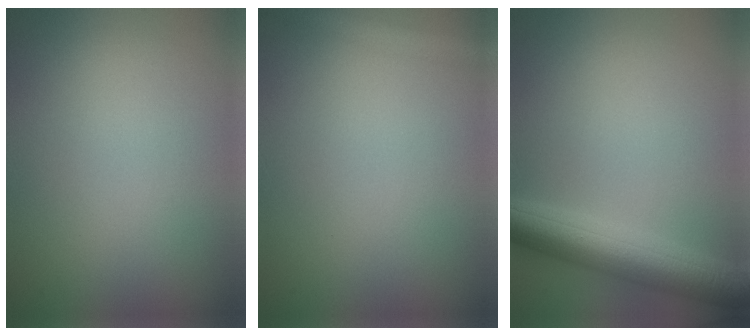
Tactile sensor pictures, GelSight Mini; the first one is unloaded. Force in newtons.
{"total": 2.1, "press": 2.1, "slide": 0.1}
{"total": 6.8, "press": 6.8, "slide": 0.2}